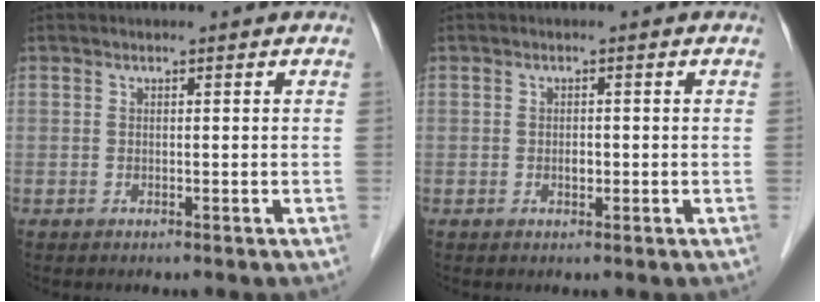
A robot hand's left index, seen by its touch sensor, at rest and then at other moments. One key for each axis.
{"total": 1.0, "fx": -0.3, "fy": 0.6, "fz": 0.8, "tx": -0.015, "ty": 0.002, "tz": -0.003}